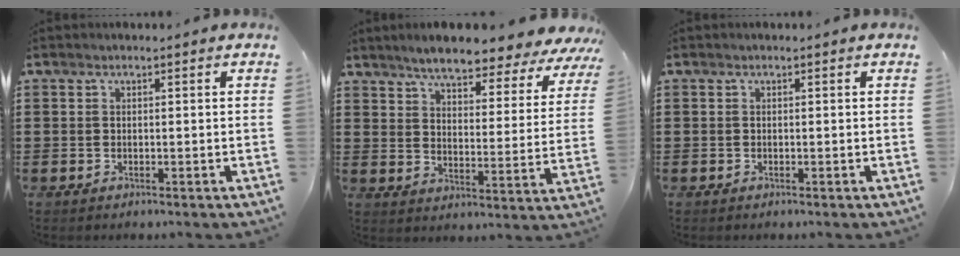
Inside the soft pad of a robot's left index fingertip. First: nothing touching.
{"total": 6.5, "force": [6.0, 0.8, 2.4], "torque": [-0.067, -0.037, 0.101]}
{"total": 0.0}